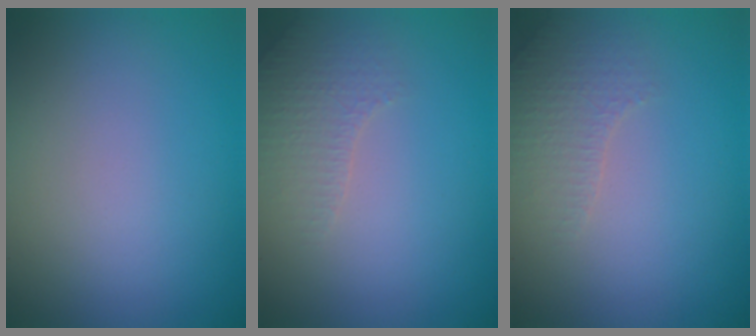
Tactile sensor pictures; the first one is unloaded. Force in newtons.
{"total": 2.3, "press": 2.2, "slide": 0.7}
{"total": 2.3, "press": 2.2, "slide": 0.7}